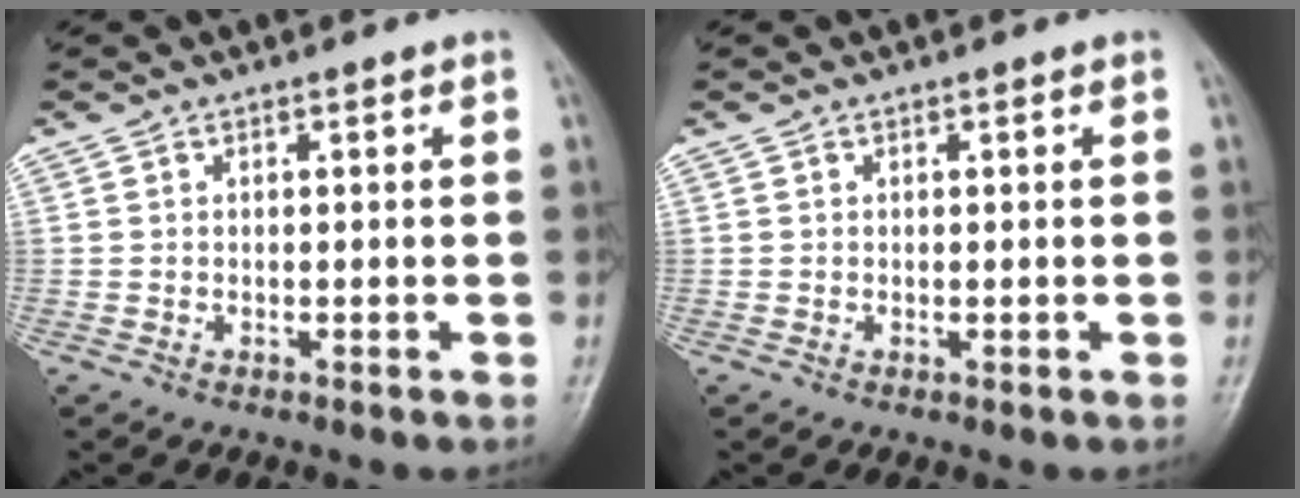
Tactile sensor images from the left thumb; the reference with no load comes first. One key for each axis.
{"total": 0.7, "fx": 0.2, "fy": 0.3, "fz": 0.7, "tx": -0.010, "ty": -0.001, "tz": 0.005}